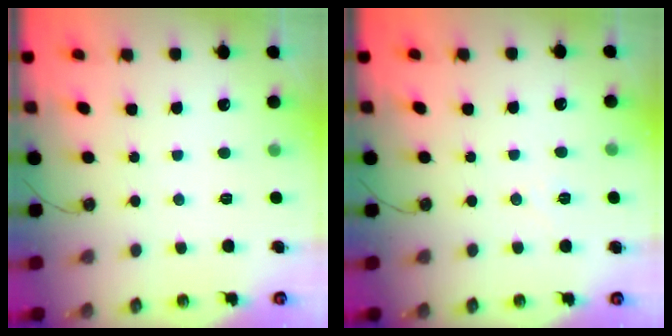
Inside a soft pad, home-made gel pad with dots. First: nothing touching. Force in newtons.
{"total": 4.7, "press": 3.0, "slide": 3.6}